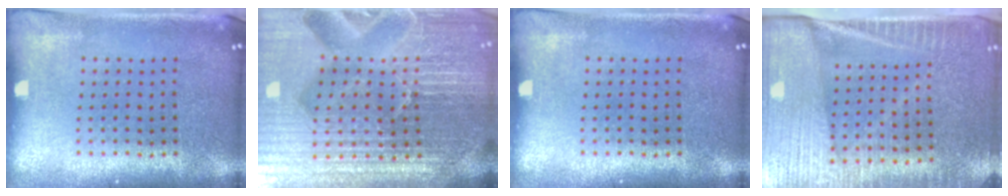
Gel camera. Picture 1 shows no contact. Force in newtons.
{"total": 6.7, "press": 5.8, "slide": 3.3}
{"total": 0.0}
{"total": 4.1, "press": 3.7, "slide": 1.8}